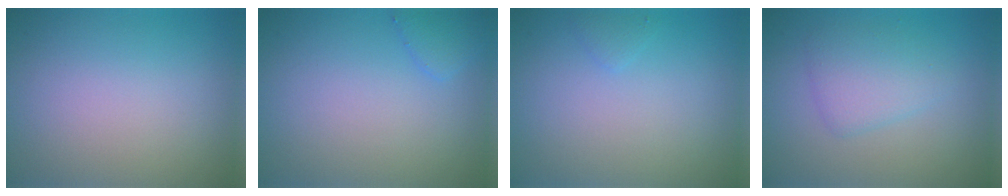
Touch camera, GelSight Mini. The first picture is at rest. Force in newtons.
{"total": 1.5, "press": 1.5, "slide": 0.1}
{"total": 0.7, "press": 0.7, "slide": 0.0}
{"total": 2.7, "press": 2.7, "slide": 0.1}